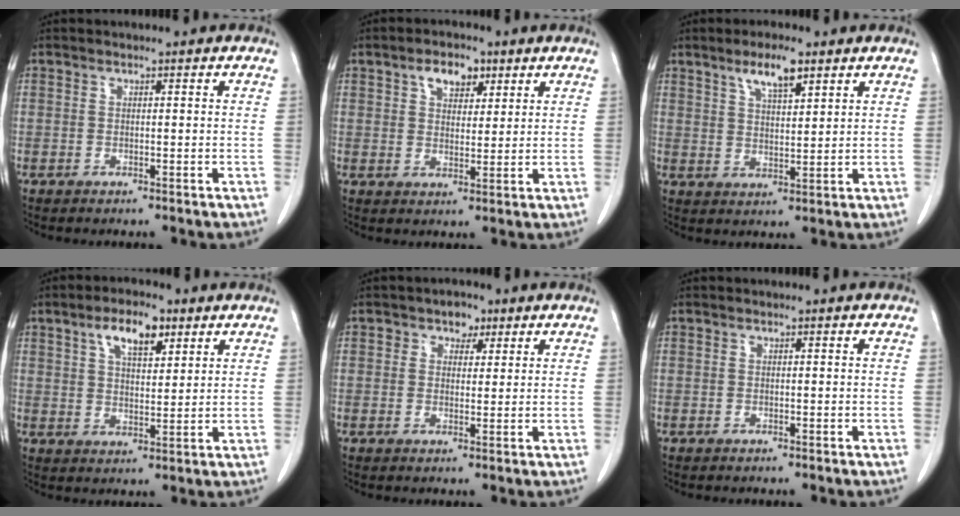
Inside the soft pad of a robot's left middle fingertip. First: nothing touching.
{"total": 4.9, "force": [2.7, 2.8, 3.0], "torque": [-0.049, 0.009, 0.045]}
{"total": 5.8, "force": [3.8, 1.3, 4.2], "torque": [-0.080, 0.002, 0.067]}
{"total": 7.1, "force": [4.0, 2.6, 5.3], "torque": [-0.096, 0.007, 0.067]}
{"total": 2.9, "force": [1.6, 2.1, 1.3], "torque": [-0.017, 0.005, 0.023]}
{"total": 0.0}